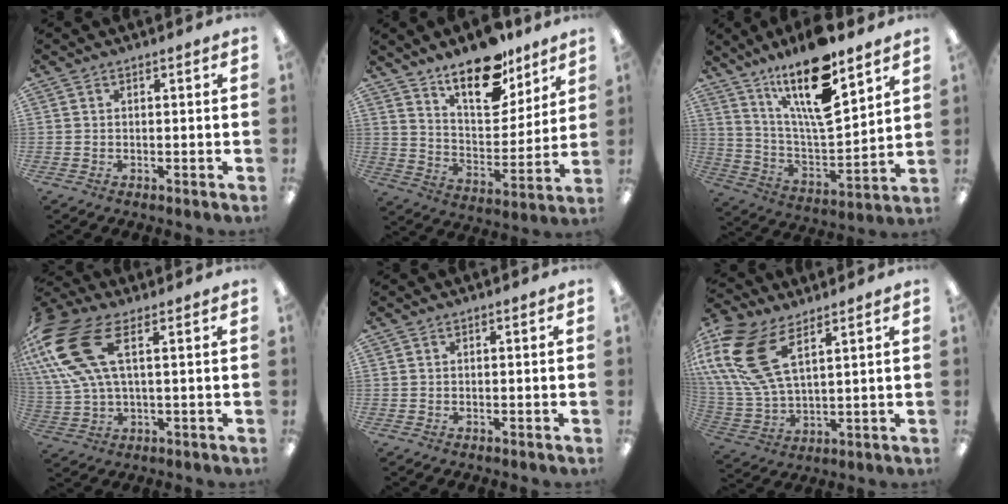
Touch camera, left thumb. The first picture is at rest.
{"total": 15.6, "force": [11.8, 6.4, 7.9], "torque": [-0.125, -0.074, 0.208]}
{"total": 19.4, "force": [13.1, 5.6, 13.2], "torque": [-0.231, -0.076, 0.218]}
{"total": 17.5, "force": [6.8, 7.4, 14.3], "torque": [-0.312, -0.017, 0.122]}
{"total": 0.0}
{"total": 17.5, "force": [9.0, 7.7, 12.8], "torque": [-0.297, -0.036, 0.158]}